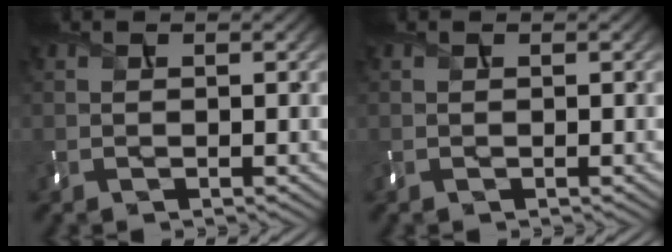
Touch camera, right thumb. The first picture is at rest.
{"total": 0.0}